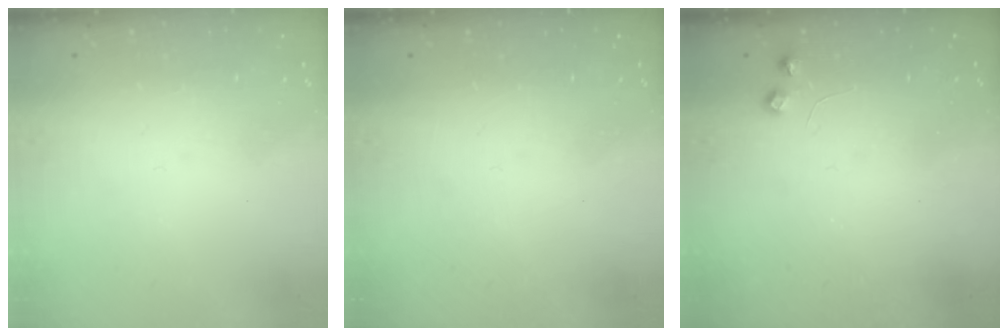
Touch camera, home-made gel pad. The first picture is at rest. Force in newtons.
{"total": 0.0}
{"total": 4.6, "press": 4.6, "slide": 0.7}